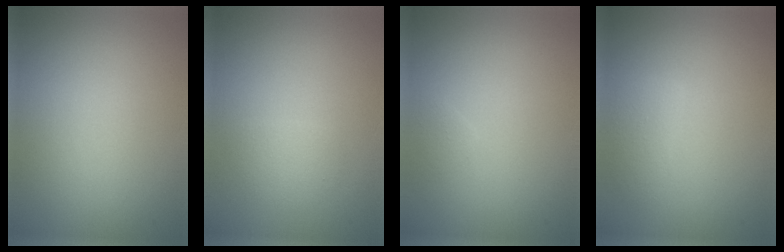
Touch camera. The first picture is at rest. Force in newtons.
{"total": 1.4, "press": 1.4, "slide": 0.0}
{"total": 0.6, "press": 0.6, "slide": 0.0}
{"total": 1.6, "press": 1.6, "slide": 0.0}